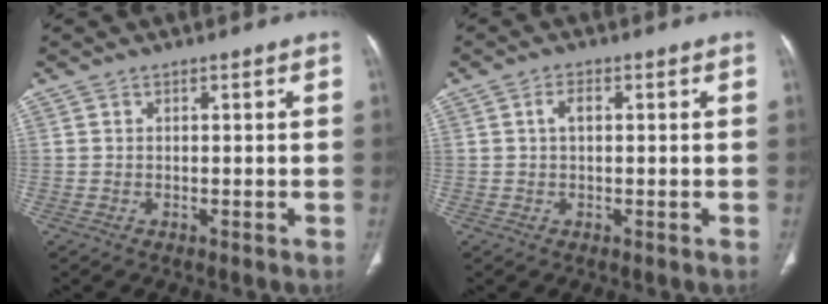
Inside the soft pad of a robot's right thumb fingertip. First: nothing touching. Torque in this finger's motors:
{"motor_torque": [0.08, 1.10, 0.71, -0.27, 0.00]}